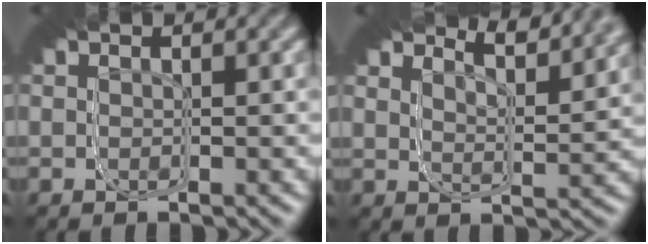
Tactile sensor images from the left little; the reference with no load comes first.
{"total": 5.0, "force": [4.9, 0.5, 0.9], "torque": [-0.042, 0.039, 0.061]}